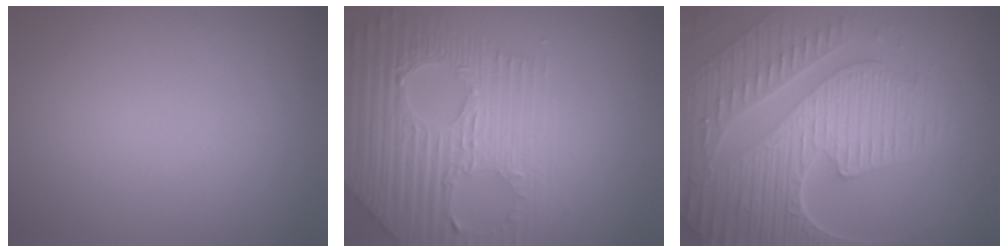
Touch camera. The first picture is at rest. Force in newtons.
{"total": 7.3, "press": 5.4, "slide": 4.9}
{"total": 9.7, "press": 6.6, "slide": 7.2}